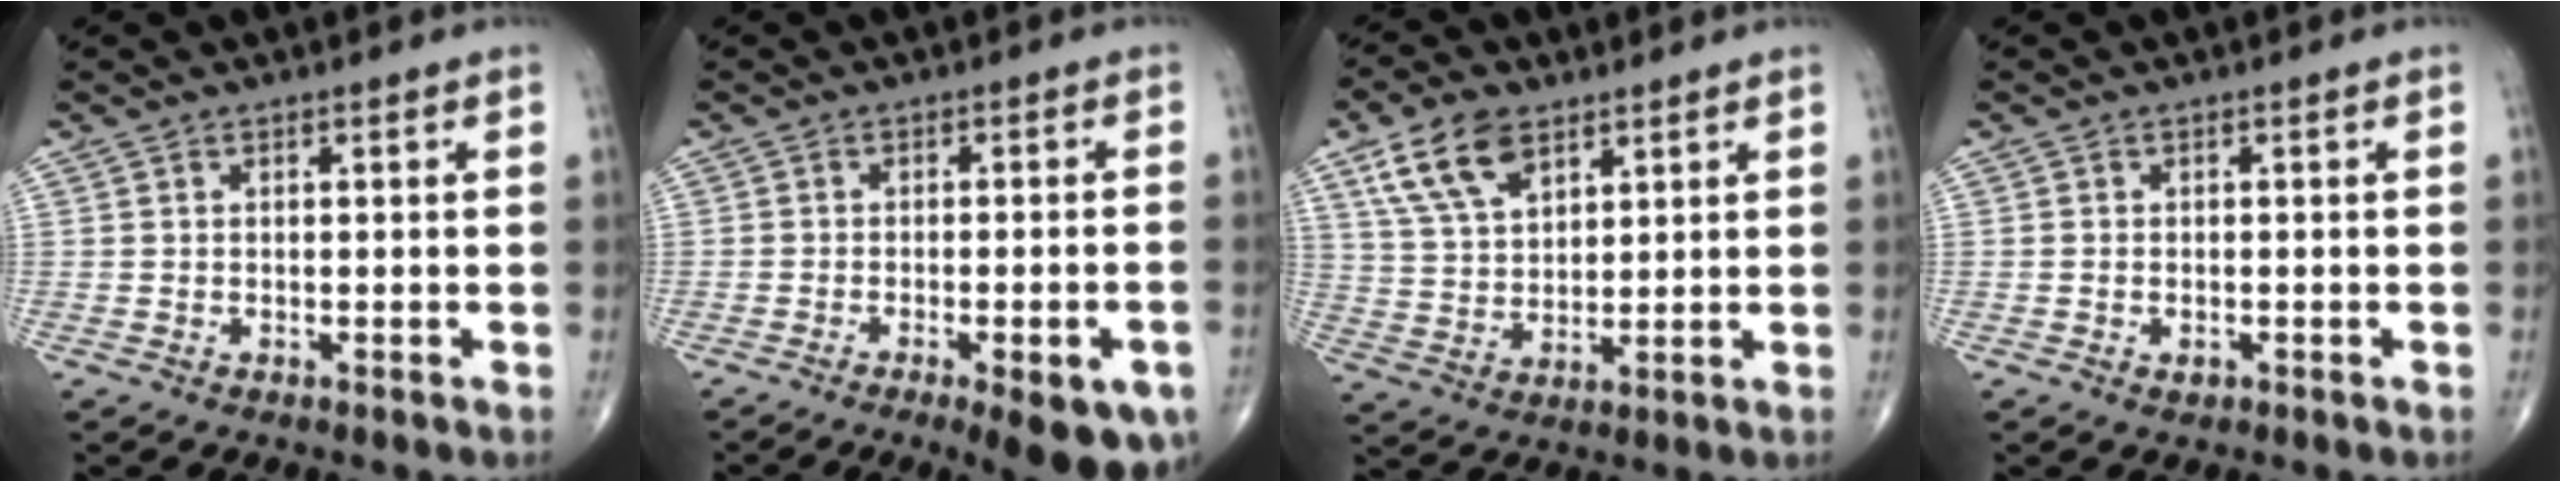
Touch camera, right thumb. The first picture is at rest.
{"total": 11.9, "force": [-6.2, 3.4, 9.6], "torque": [-0.096, 0.010, -0.078]}
{"total": 11.0, "force": [6.1, 6.1, 6.8], "torque": [-0.115, -0.019, 0.123]}
{"total": 1.2, "force": [-0.5, 0.8, 0.7], "torque": [-0.007, 0.003, -0.006]}